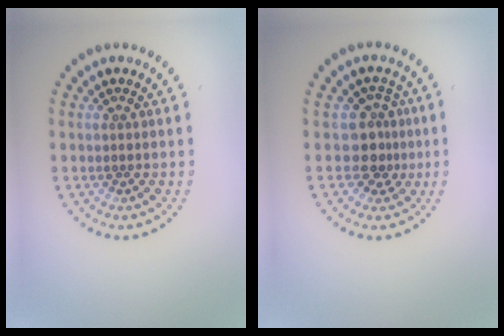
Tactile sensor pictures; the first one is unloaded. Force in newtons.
{"total": 2.6, "press": 1.9, "slide": 1.7}